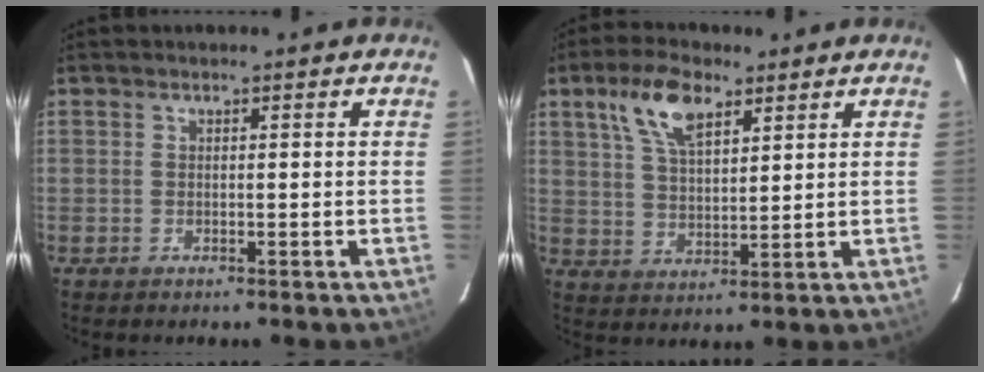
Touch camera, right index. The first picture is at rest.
{"total": 9.6, "force": [5.3, 4.2, 6.8], "torque": [-0.129, 0.018, 0.103]}